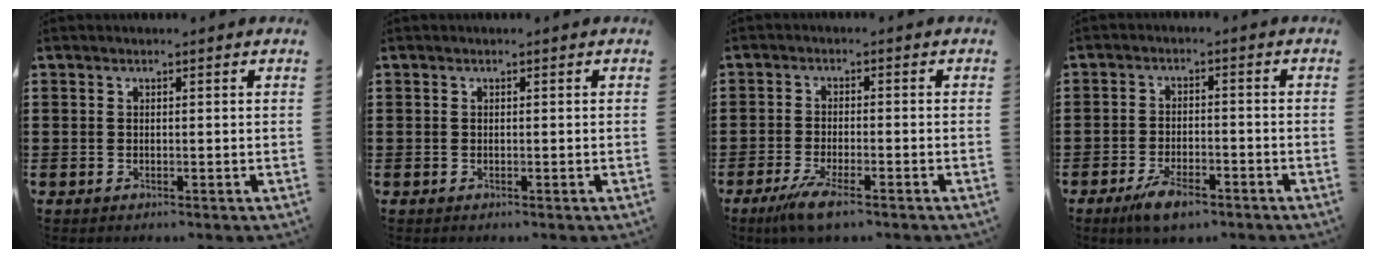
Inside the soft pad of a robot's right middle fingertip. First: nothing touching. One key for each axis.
{"total": 0.0}
{"total": 4.7, "fx": -3.2, "fy": 0.5, "fz": 3.4, "tx": -0.081, "ty": -0.014, "tz": -0.062}
{"total": 3.6, "fx": -3.1, "fy": 1.4, "fz": 1.0, "tx": -0.018, "ty": 0.012, "tz": -0.063}